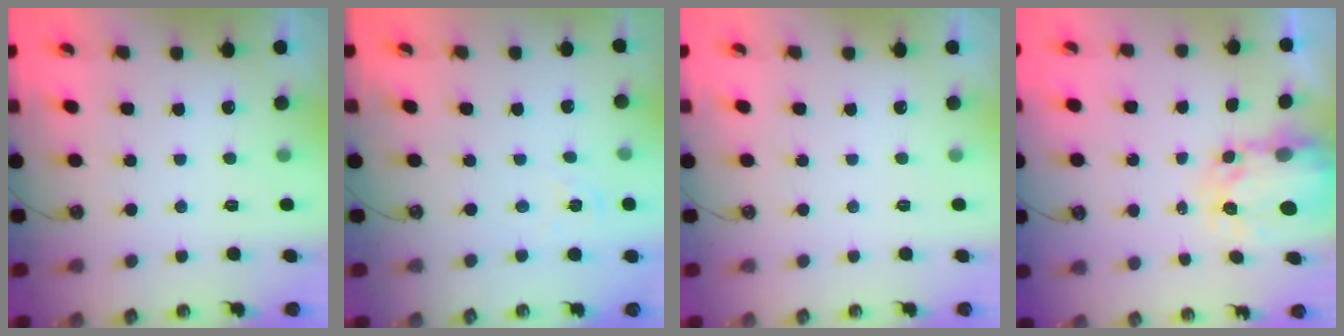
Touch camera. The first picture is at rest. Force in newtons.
{"total": 1.4, "press": 1.4, "slide": 0.2}
{"total": 0.0}
{"total": 5.0, "press": 5.0, "slide": 0.4}